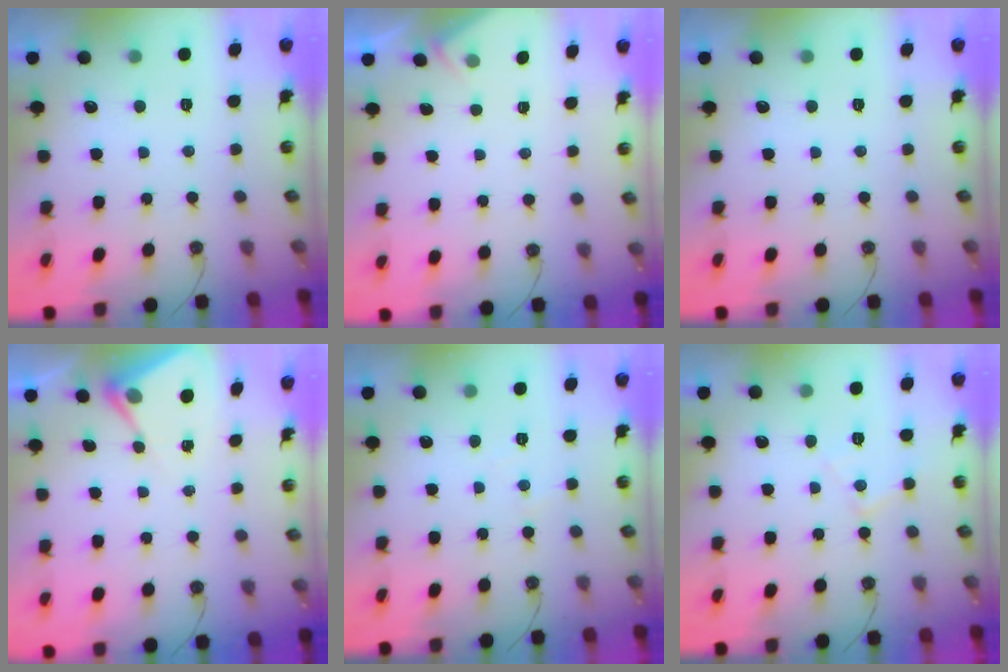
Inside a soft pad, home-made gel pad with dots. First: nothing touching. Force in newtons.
{"total": 2.5, "press": 2.4, "slide": 0.4}
{"total": 0.0}
{"total": 5.8, "press": 5.8, "slide": 0.3}
{"total": 2.7, "press": 2.6, "slide": 0.5}
{"total": 6.7, "press": 6.7, "slide": 0.6}